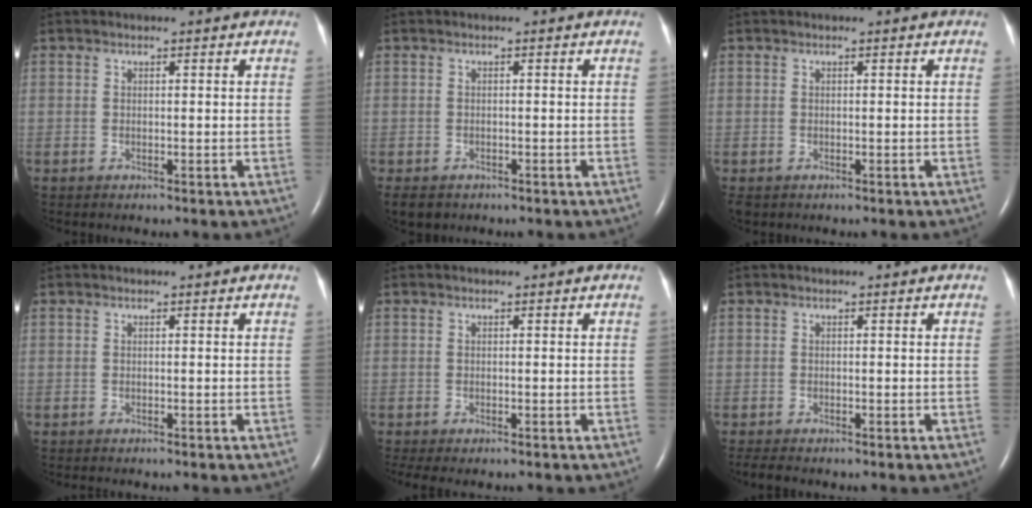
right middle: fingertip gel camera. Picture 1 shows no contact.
{"total": 5.3, "force": [-3.7, 3.4, 1.9], "torque": [-0.036, -0.005, -0.050]}
{"total": 1.2, "force": [-0.8, 0.8, 0.4], "torque": [-0.010, 0.000, -0.009]}
{"total": 1.0, "force": [-0.9, 0.2, 0.4], "torque": [-0.011, -0.003, -0.009]}
{"total": 3.5, "force": [-2.7, 1.3, 1.8], "torque": [-0.028, -0.010, -0.037]}
{"total": 2.5, "force": [-2.2, 0.6, 1.2], "torque": [-0.025, -0.009, -0.031]}